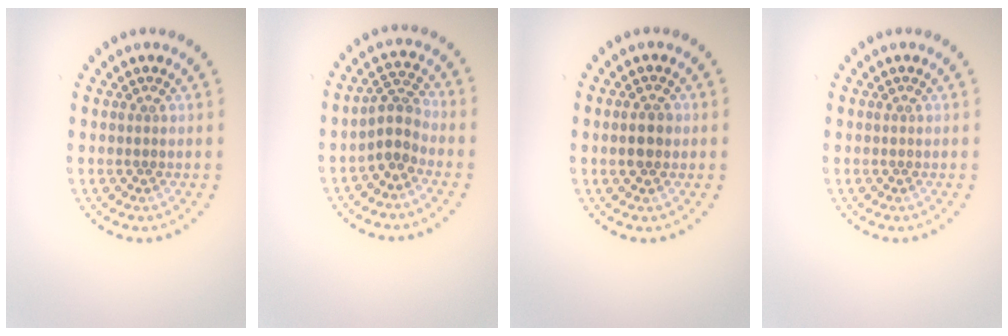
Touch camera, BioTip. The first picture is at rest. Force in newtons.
{"total": 2.5, "press": 2.0, "slide": 1.6}
{"total": 2.3, "press": 2.3, "slide": 0.0}
{"total": 0.0}